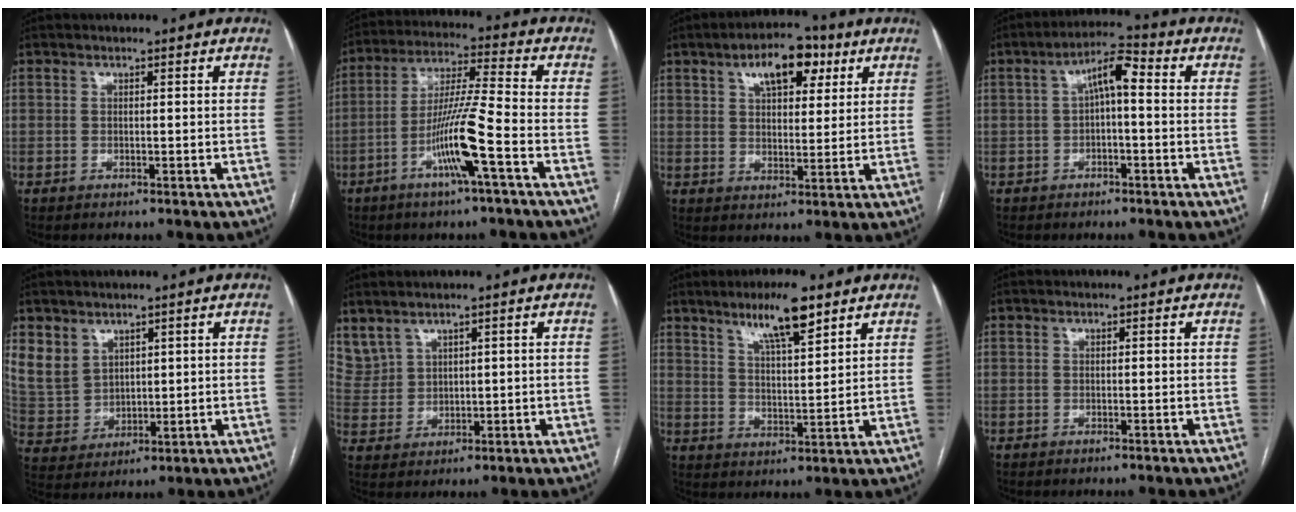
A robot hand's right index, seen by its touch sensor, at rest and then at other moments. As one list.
[{"total": 10.8, "force": [-4.5, -0.7, 9.8], "torque": [-0.192, 0.000, -0.087]}, {"total": 9.2, "force": [4.7, 4.3, 6.7], "torque": [-0.105, 0.015, 0.074]}, {"total": 5.8, "force": [0.6, 1.7, 5.5], "torque": [-0.096, 0.029, 0.007]}, {"total": 7.3, "force": [4.4, 5.5, 2.0], "torque": [-0.049, 0.008, 0.109]}, {"total": 5.9, "force": [4.4, 3.5, 1.8], "torque": [-0.057, 0.014, 0.110]}, {"total": 8.9, "force": [6.2, 1.2, 6.3], "torque": [-0.112, -0.002, 0.107]}, {"total": 0.0}]